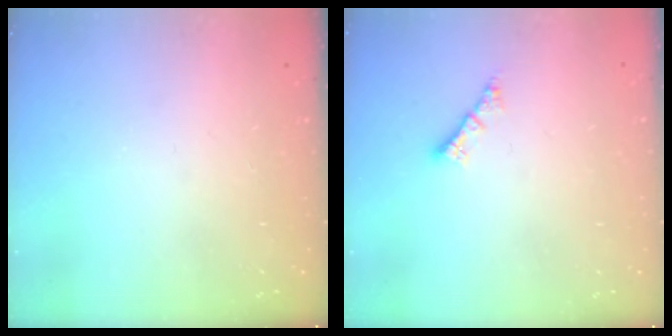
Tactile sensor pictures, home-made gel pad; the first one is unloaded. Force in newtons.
{"total": 2.4, "press": 2.4, "slide": 0.2}